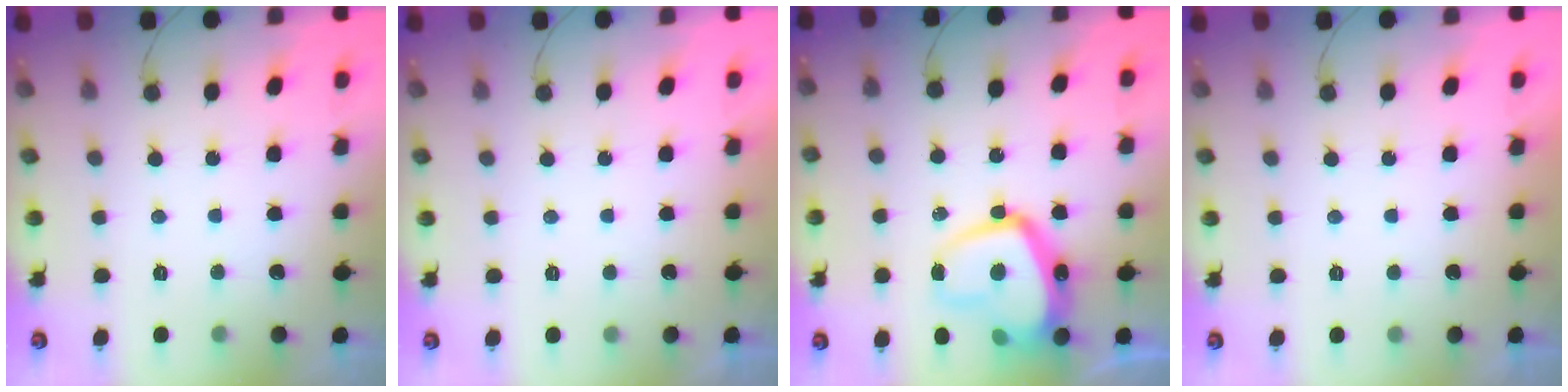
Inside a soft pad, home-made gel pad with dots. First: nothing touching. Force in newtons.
{"total": 2.2, "press": 2.1, "slide": 0.4}
{"total": 18.3, "press": 18.2, "slide": 1.6}
{"total": 2.3, "press": 2.3, "slide": 0.4}